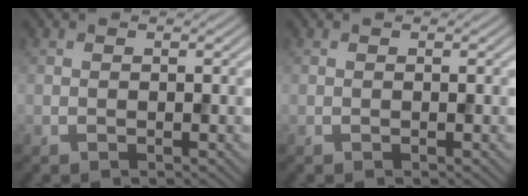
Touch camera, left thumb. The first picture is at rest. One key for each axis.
{"total": 0.0}